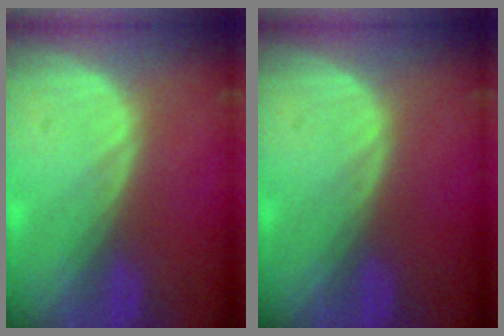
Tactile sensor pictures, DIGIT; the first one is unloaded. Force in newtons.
{"total": 0.0}